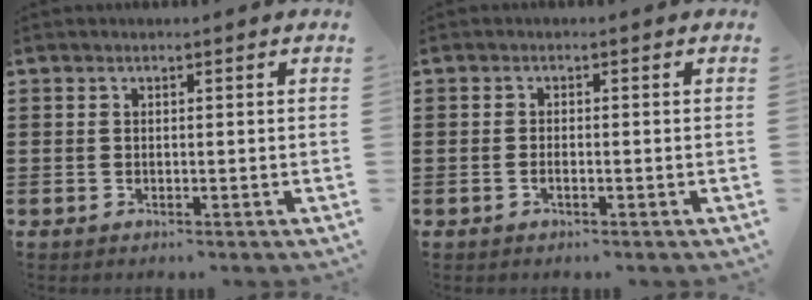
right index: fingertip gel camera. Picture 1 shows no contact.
{"total": 0.8, "force": [-0.4, 0.0, 0.7], "torque": [-0.015, -0.008, -0.004]}